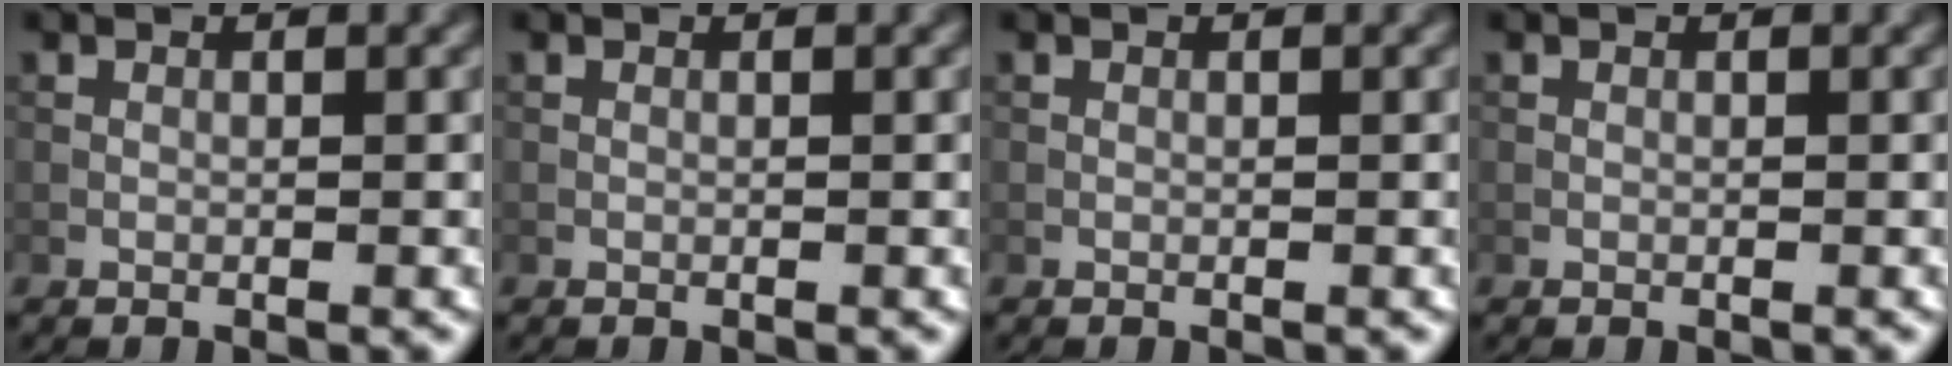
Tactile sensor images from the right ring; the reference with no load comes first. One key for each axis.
{"total": 0.0}
{"total": 0.0}
{"total": 0.0}